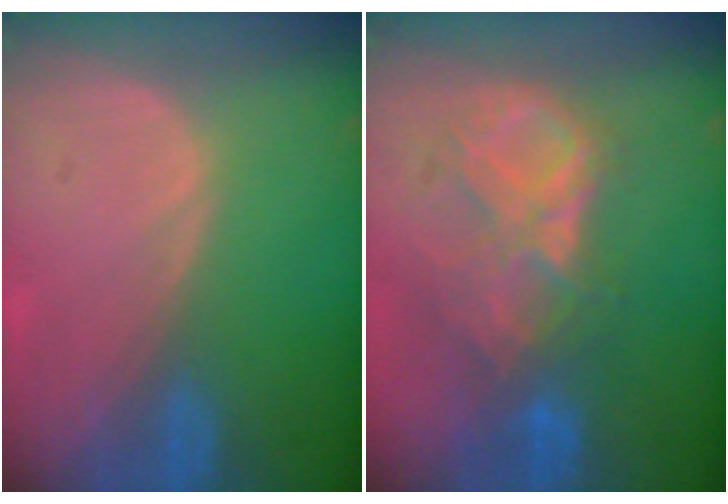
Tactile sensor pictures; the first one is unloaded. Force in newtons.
{"total": 8.7, "press": 7.7, "slide": 4.1}